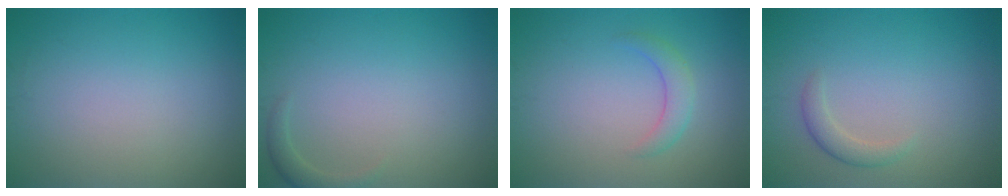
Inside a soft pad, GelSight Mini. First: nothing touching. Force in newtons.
{"total": 1.2, "press": 1.2, "slide": 0.2}
{"total": 1.9, "press": 1.9, "slide": 0.2}
{"total": 1.5, "press": 1.5, "slide": 0.1}